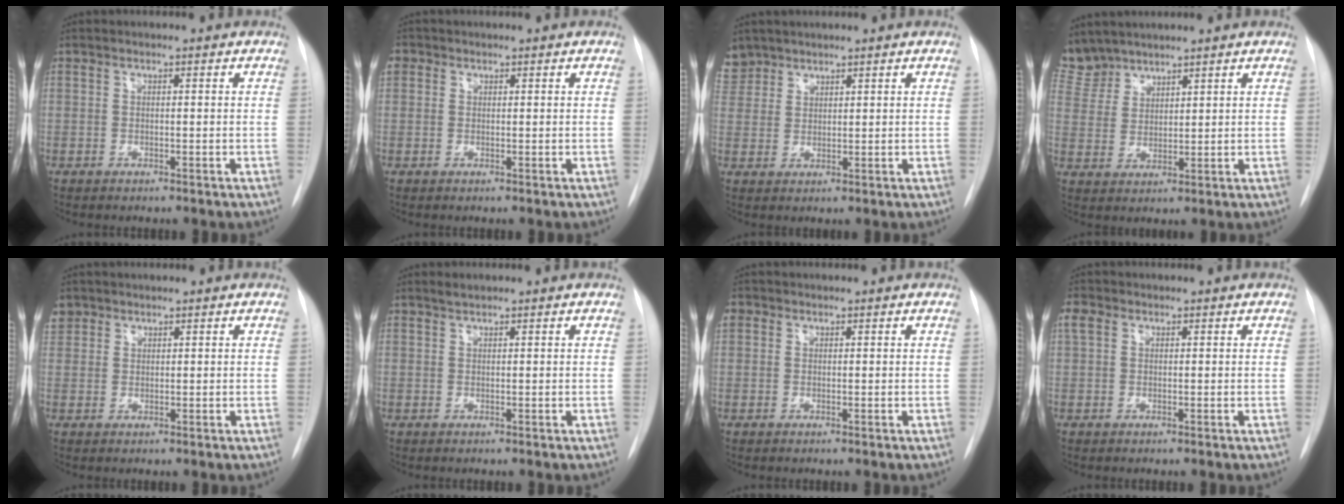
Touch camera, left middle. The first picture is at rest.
{"total": 2.6, "force": [1.0, 2.4, 0.7], "torque": [-0.016, 0.018, 0.020]}
{"total": 4.7, "force": [3.9, 2.6, 0.0], "torque": [0.006, 0.012, 0.082]}
{"total": 6.3, "force": [5.9, 2.1, -0.1], "torque": [0.001, 0.007, 0.129]}
{"total": 3.5, "force": [2.2, 2.7, 0.4], "torque": [-0.007, 0.015, 0.043]}
{"total": 0.8, "force": [0.8, 0.1, 0.3], "torque": [-0.009, 0.004, 0.018]}
{"total": 2.2, "force": [0.8, 1.9, 0.6], "torque": [-0.012, 0.018, 0.016]}
{"total": 2.0, "force": [0.9, 1.5, 1.0], "torque": [-0.027, 0.018, 0.017]}